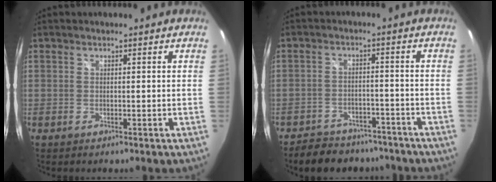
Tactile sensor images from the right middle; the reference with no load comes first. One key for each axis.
{"total": 11.4, "fx": -9.5, "fy": 5.7, "fz": 2.9, "tx": -0.073, "ty": 0.014, "tz": -0.122}